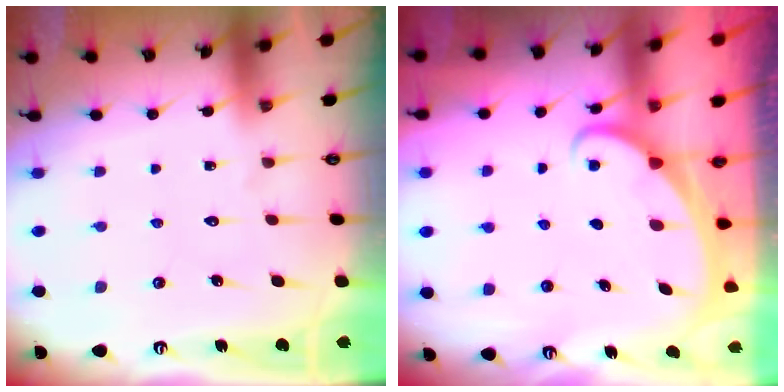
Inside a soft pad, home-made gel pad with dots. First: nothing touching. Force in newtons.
{"total": 1.6, "press": 1.6, "slide": 0.1}